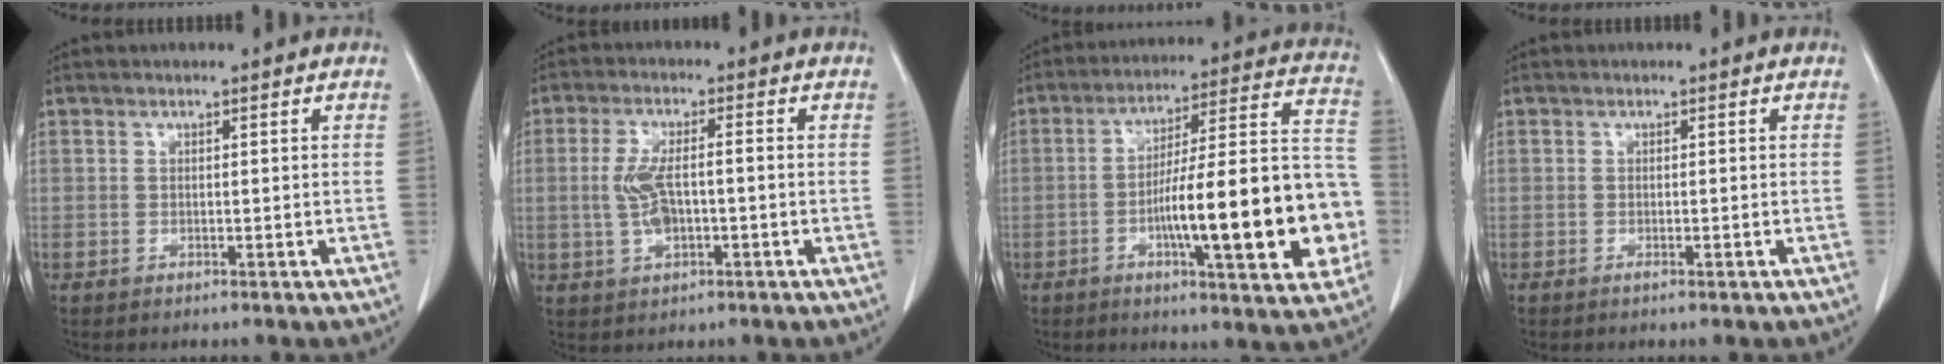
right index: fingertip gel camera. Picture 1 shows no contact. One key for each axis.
{"total": 5.9, "fx": -0.6, "fy": 2.0, "fz": 5.5, "tx": -0.121, "ty": 0.008, "tz": -0.008}
{"total": 21.9, "fx": -5.2, "fy": 3.4, "fz": 21.0, "tx": -0.256, "ty": 0.028, "tz": -0.071}
{"total": 0.8, "fx": -0.4, "fy": 0.1, "fz": 0.7, "tx": -0.009, "ty": -0.001, "tz": -0.004}